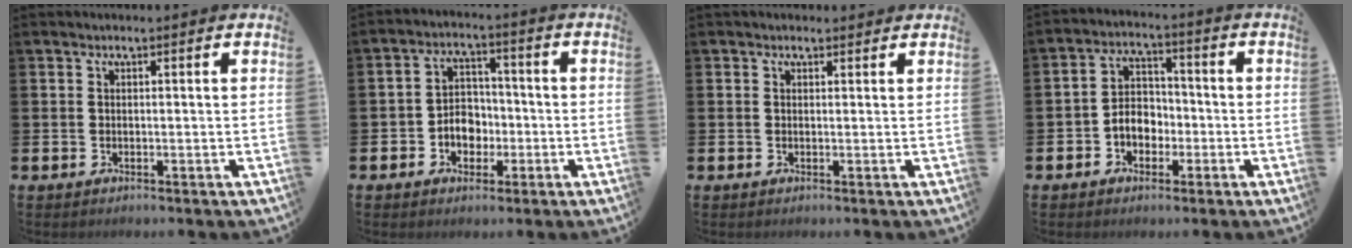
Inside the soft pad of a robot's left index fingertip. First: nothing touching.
{"total": 4.3, "force": [-1.3, 3.6, 1.9], "torque": [-0.036, 0.007, -0.033]}
{"total": 0.8, "force": [0.6, 0.5, 0.1], "torque": [0.017, -0.001, 0.006]}
{"total": 4.4, "force": [-1.5, 3.5, 2.1], "torque": [-0.046, 0.010, -0.034]}